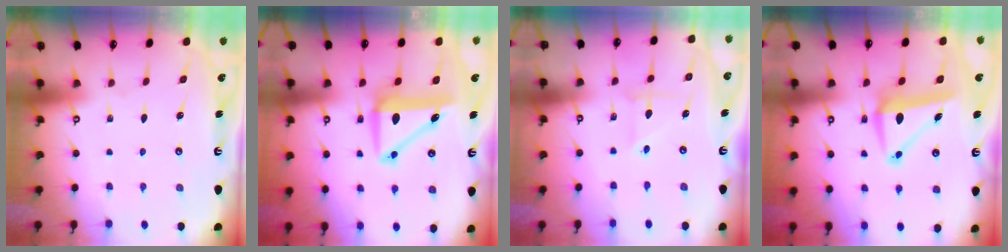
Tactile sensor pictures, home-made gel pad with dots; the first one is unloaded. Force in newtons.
{"total": 8.8, "press": 8.6, "slide": 2.0}
{"total": 3.9, "press": 3.9, "slide": 0.4}
{"total": 10.3, "press": 10.1, "slide": 1.7}